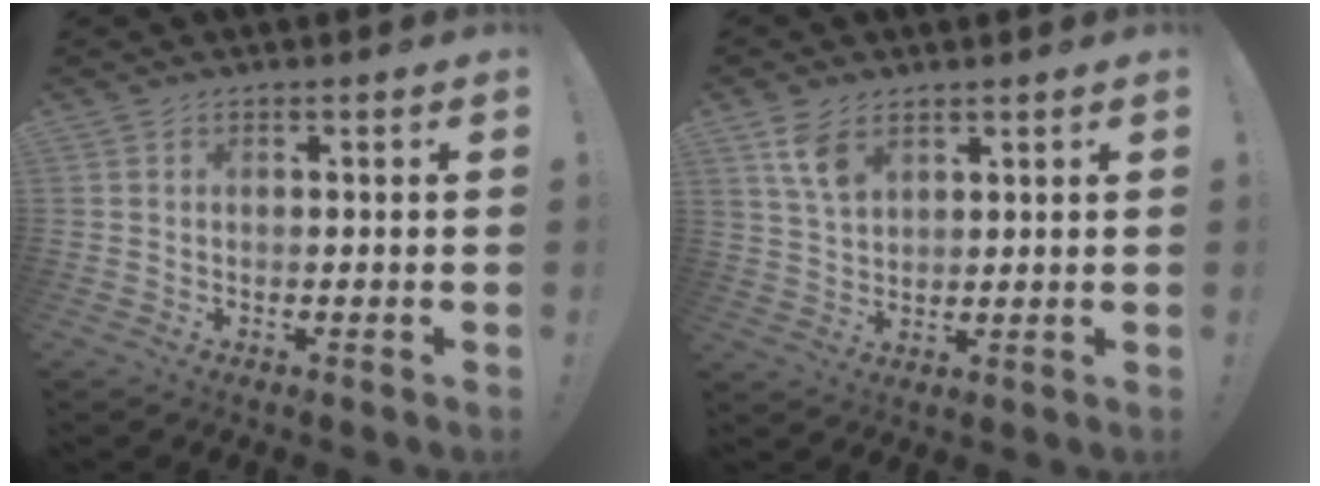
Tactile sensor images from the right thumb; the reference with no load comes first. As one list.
[{"total": 7.2, "force": [4.2, 3.9, 4.4], "torque": [-0.087, -0.013, 0.082]}]